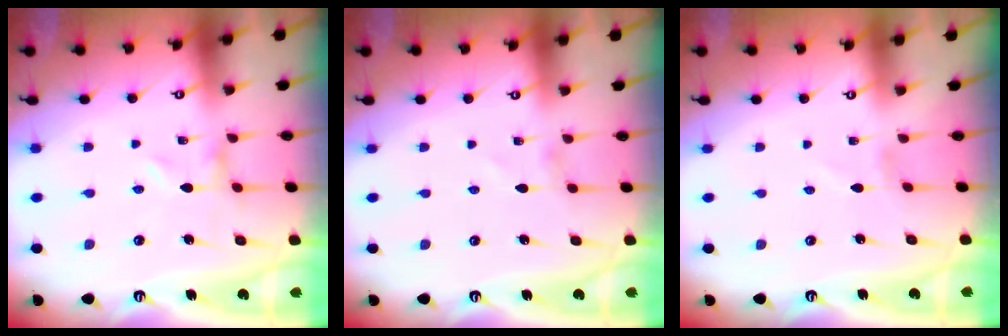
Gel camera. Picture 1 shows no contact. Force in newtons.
{"total": 0.6, "press": 0.6, "slide": 0.1}
{"total": 1.0, "press": 1.0, "slide": 0.1}